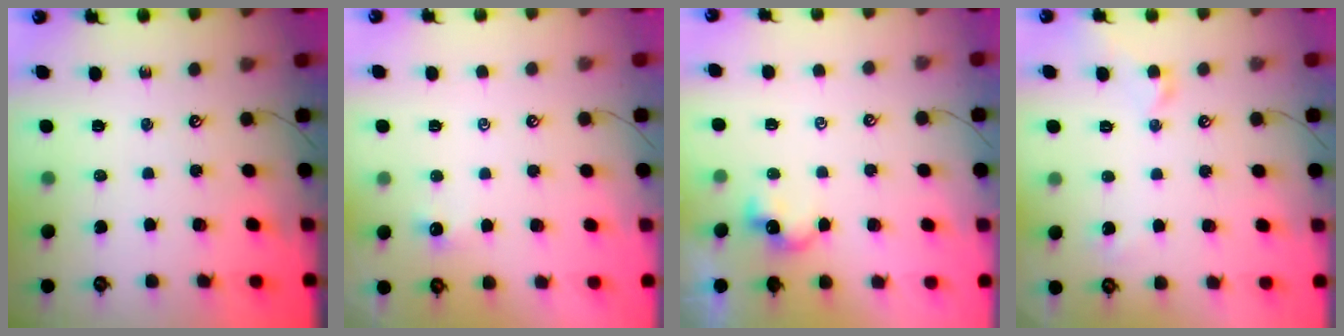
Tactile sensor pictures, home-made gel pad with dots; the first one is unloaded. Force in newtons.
{"total": 0.0}
{"total": 1.7, "press": 1.7, "slide": 0.2}
{"total": 1.1, "press": 1.0, "slide": 0.4}